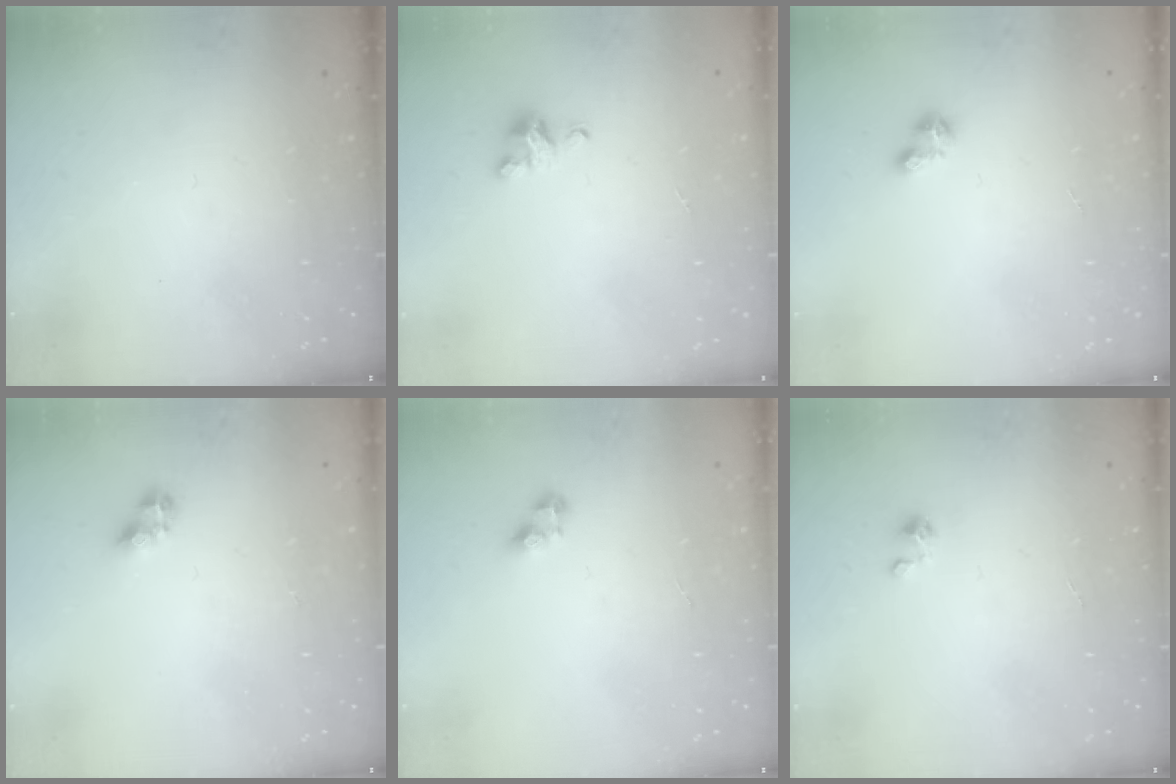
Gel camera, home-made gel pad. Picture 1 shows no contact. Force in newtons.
{"total": 3.0, "press": 3.0, "slide": 0.3}
{"total": 2.1, "press": 2.1, "slide": 0.3}
{"total": 4.4, "press": 4.4, "slide": 0.3}
{"total": 3.3, "press": 3.3, "slide": 0.3}
{"total": 0.9, "press": 0.9, "slide": 0.1}